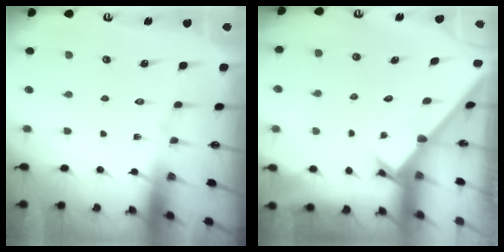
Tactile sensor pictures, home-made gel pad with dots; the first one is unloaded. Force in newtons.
{"total": 1.6, "press": 1.6, "slide": 0.1}